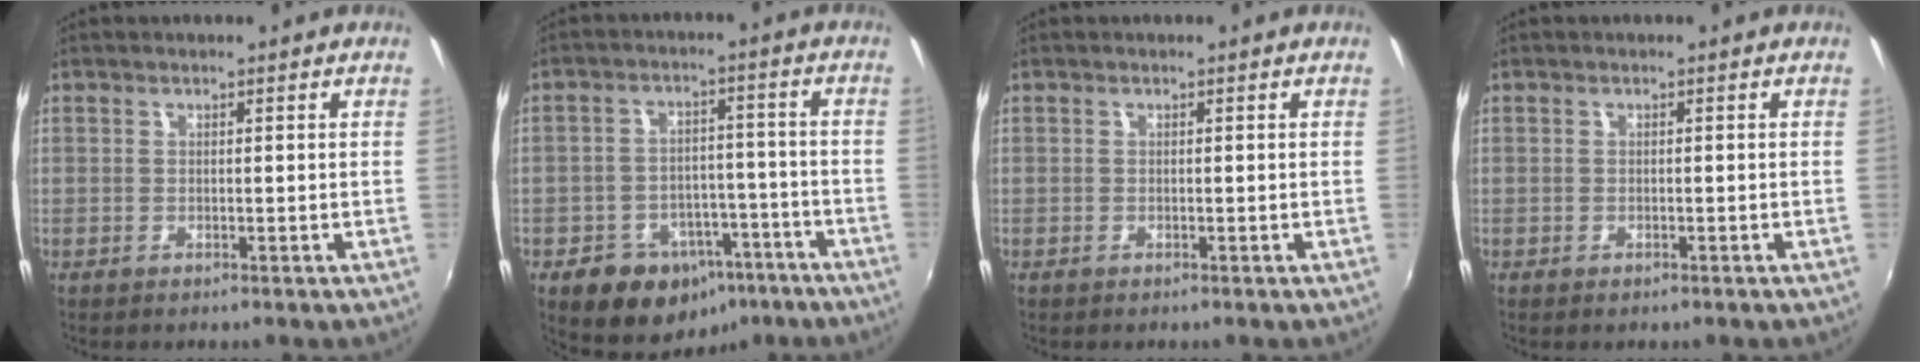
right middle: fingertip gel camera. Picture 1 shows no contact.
{"total": 14.5, "force": [-8.4, 10.1, 6.0], "torque": [-0.132, 0.026, -0.096]}
{"total": 0.0}
{"total": 0.6, "force": [-0.5, 0.3, 0.2], "torque": [-0.004, -0.004, -0.010]}